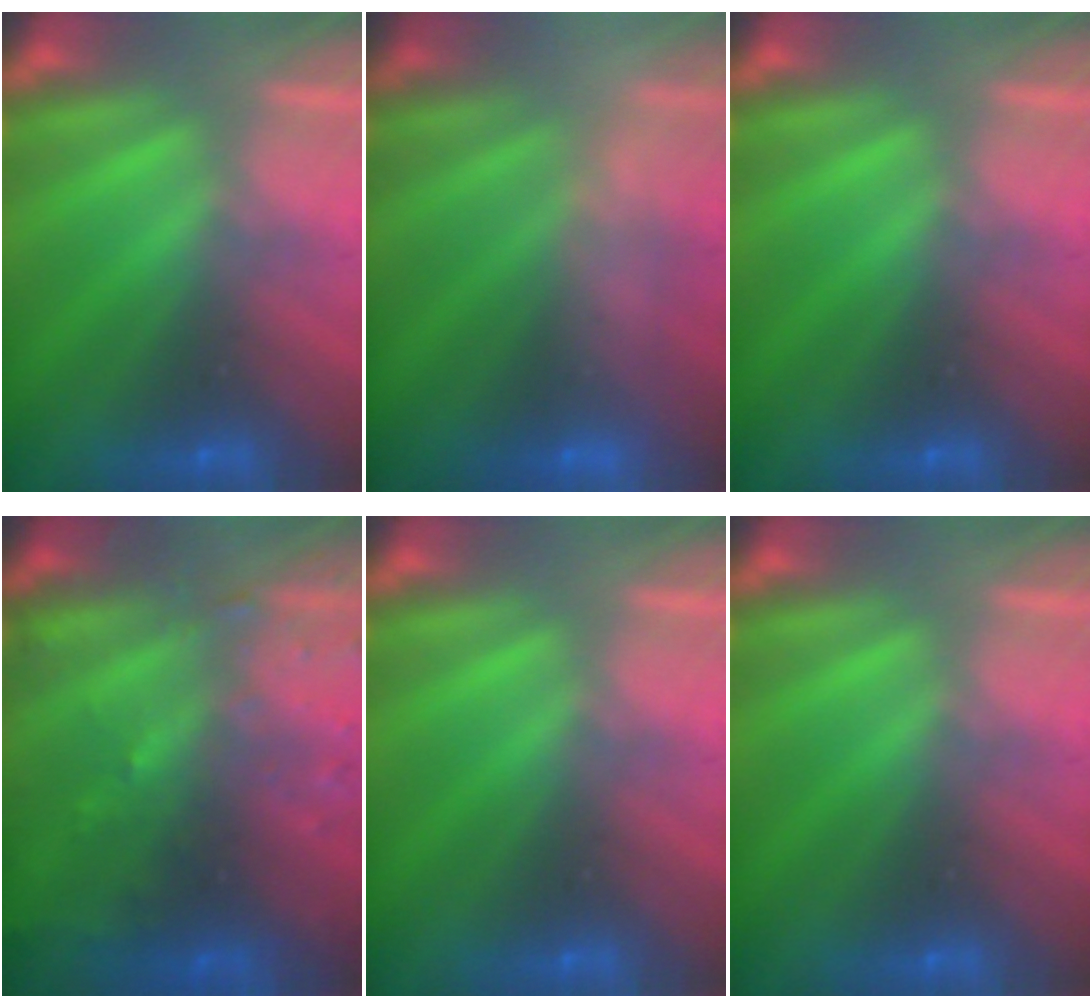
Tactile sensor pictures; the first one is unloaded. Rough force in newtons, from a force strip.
{"total": 2.4}
{"total": 0.0}
{"total": 6.5}
{"total": 0.0}
{"total": 0.0}